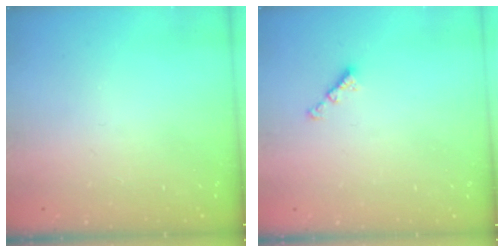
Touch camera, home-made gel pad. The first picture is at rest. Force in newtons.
{"total": 2.5, "press": 2.5, "slide": 0.4}